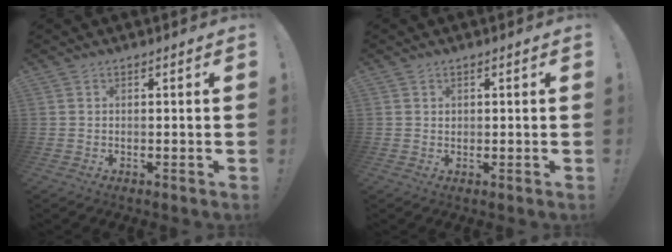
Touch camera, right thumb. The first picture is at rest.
{"total": 0.8, "force": [0.3, 0.7, 0.2], "torque": [-0.001, 0.001, 0.006]}